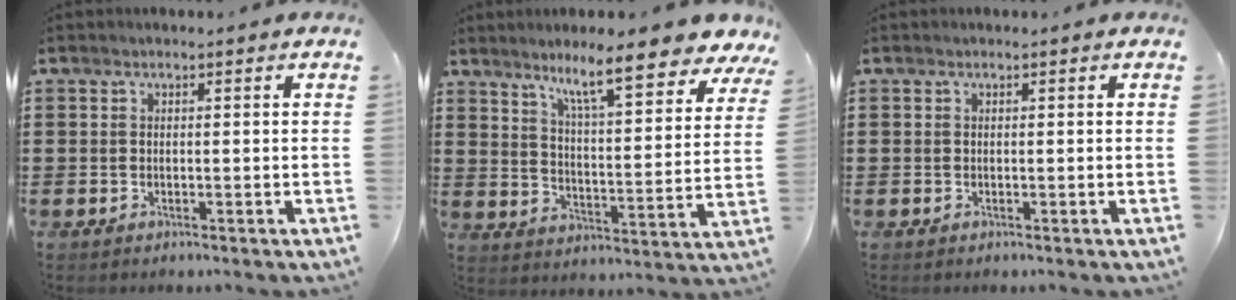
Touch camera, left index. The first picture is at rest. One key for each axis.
{"total": 10.4, "fx": 8.3, "fy": 0.8, "fz": 6.1, "tx": -0.112, "ty": -0.049, "tz": 0.135}
{"total": 0.0}